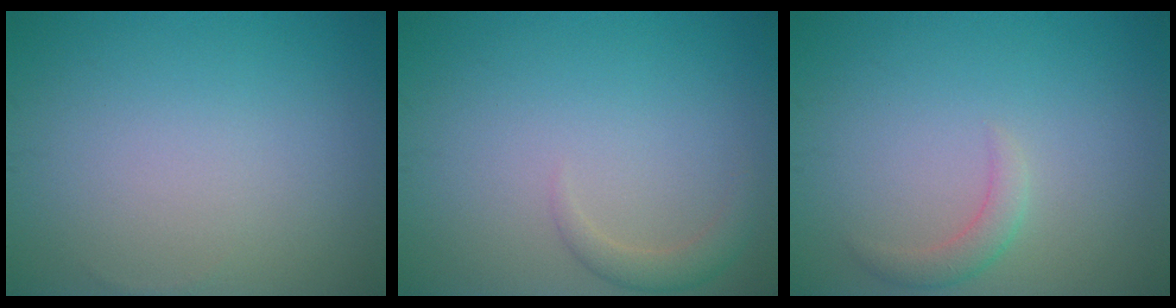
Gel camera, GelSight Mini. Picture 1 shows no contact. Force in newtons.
{"total": 1.7, "press": 1.7, "slide": 0.1}
{"total": 1.6, "press": 1.6, "slide": 0.1}